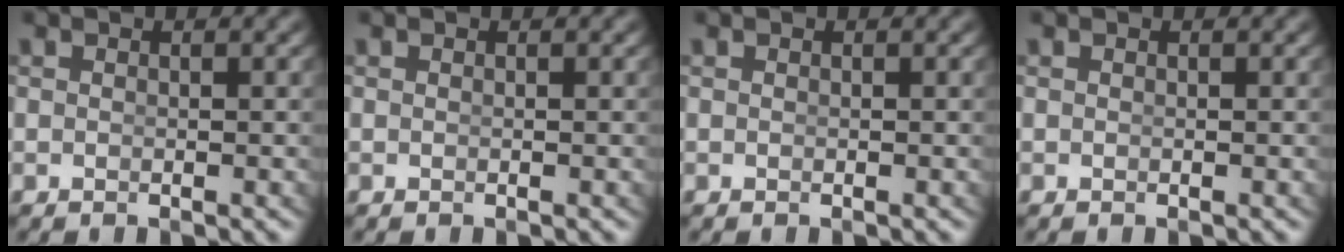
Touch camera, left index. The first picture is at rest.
{"total": 0.0}
{"total": 0.0}
{"total": 0.0}